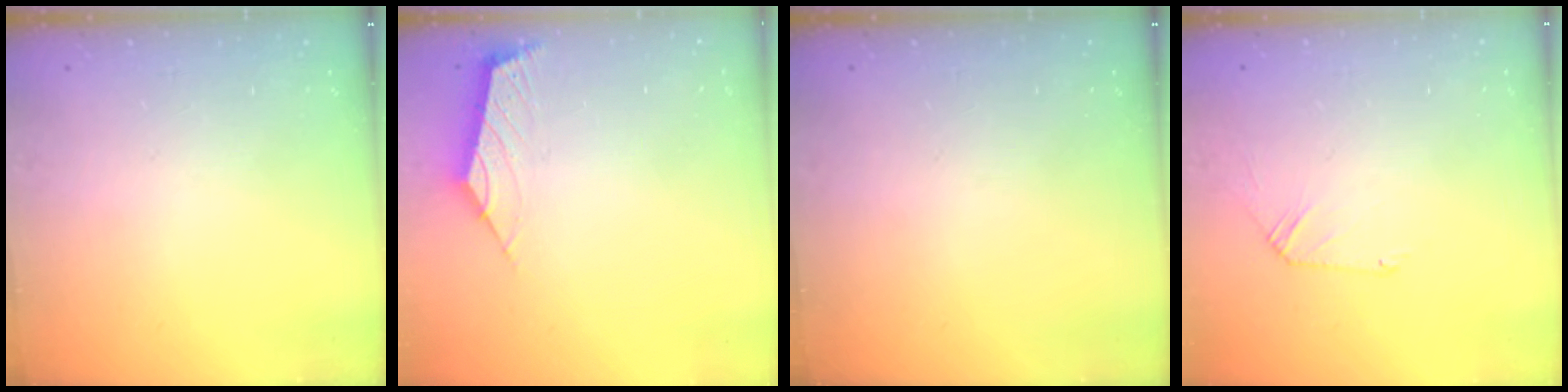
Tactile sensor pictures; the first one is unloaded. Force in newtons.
{"total": 2.5, "press": 2.4, "slide": 0.7}
{"total": 0.0}
{"total": 4.4, "press": 4.3, "slide": 0.8}